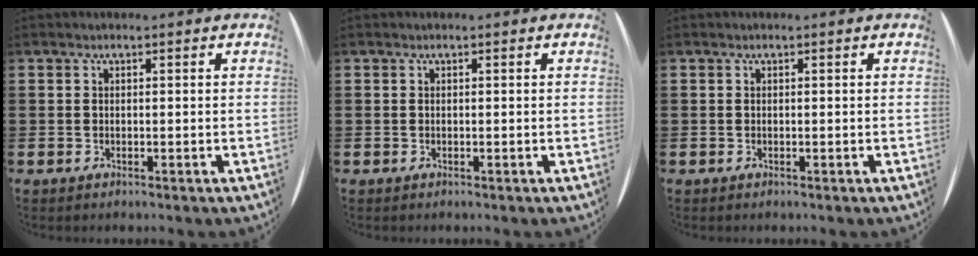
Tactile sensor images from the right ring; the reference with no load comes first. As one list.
[{"total": 0.0}, {"total": 0.0}]